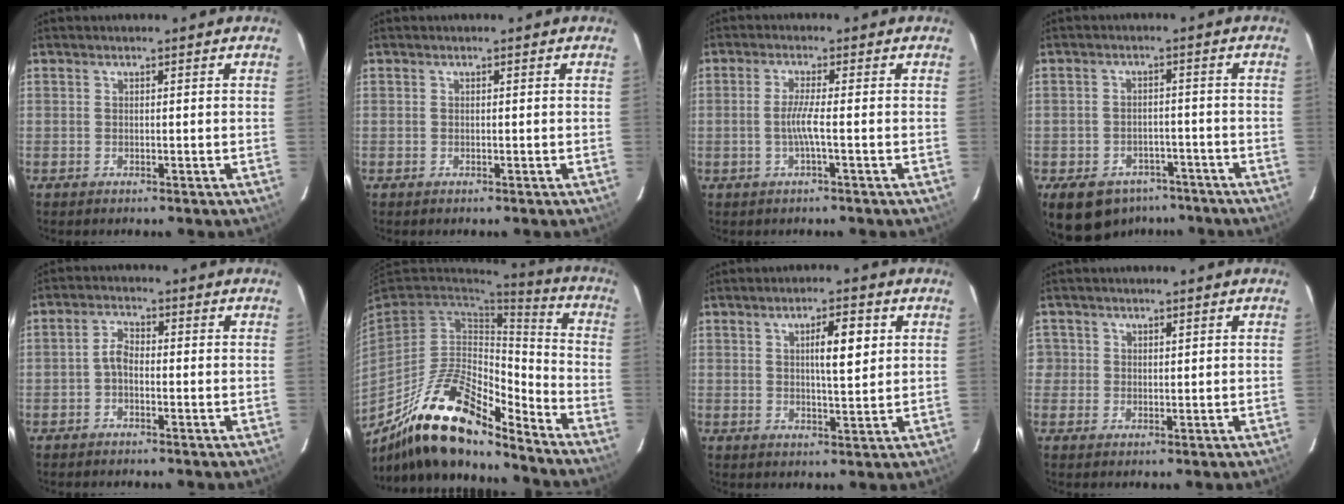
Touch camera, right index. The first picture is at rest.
{"total": 0.0}
{"total": 3.2, "force": [-1.0, -0.7, 3.0], "torque": [-0.063, -0.004, -0.018]}
{"total": 13.5, "force": [-9.0, 8.5, 5.4], "torque": [-0.133, 0.007, -0.113]}
{"total": 2.5, "force": [-1.0, 1.4, 1.8], "torque": [-0.038, 0.010, -0.022]}
{"total": 20.4, "force": [-14.7, 6.3, 12.6], "torque": [-0.236, -0.009, -0.264]}
{"total": 6.2, "force": [2.0, 1.4, 5.7], "torque": [-0.093, 0.005, 0.033]}
{"total": 2.3, "force": [0.5, 2.2, 0.0], "torque": [0.011, 0.014, 0.007]}